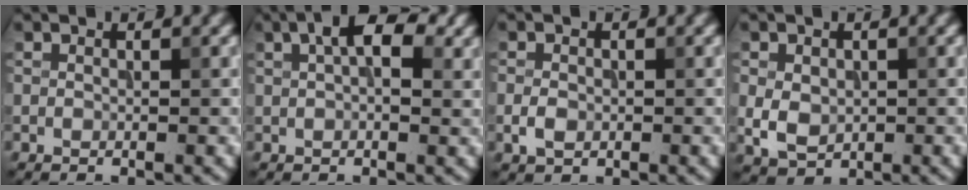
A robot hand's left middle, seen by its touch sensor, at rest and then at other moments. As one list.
[{"total": 4.6, "force": [1.7, 2.2, 3.6], "torque": [-0.061, 0.008, 0.026]}, {"total": 1.7, "force": [-0.5, 1.2, 1.0], "torque": [-0.023, -0.002, -0.011]}, {"total": 3.1, "force": [-0.2, 2.4, 1.9], "torque": [-0.041, -0.005, 0.000]}]